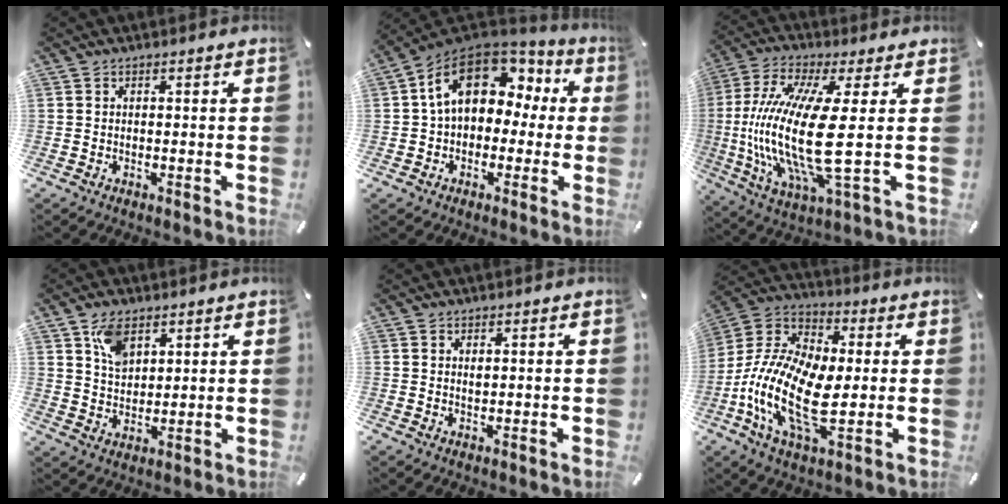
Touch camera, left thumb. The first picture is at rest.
{"total": 15.9, "force": [5.0, 11.2, 10.2], "torque": [-0.183, -0.010, 0.089]}
{"total": 20.7, "force": [0.0, 4.8, 20.2], "torque": [-0.451, -0.035, -0.012]}
{"total": 6.9, "force": [4.2, 4.3, 3.4], "torque": [-0.063, -0.003, 0.078]}
{"total": 0.9, "force": [0.4, 0.5, 0.6], "torque": [-0.013, 0.003, 0.008]}
{"total": 17.7, "force": [-4.0, 8.6, 14.9], "torque": [-0.337, -0.010, -0.078]}